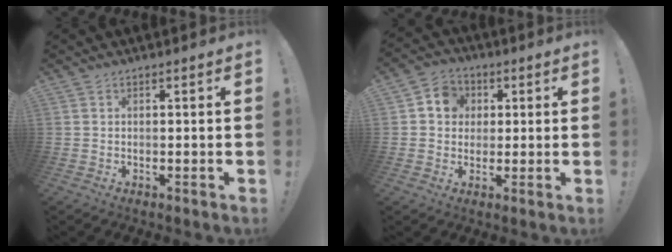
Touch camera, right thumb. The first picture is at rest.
{"total": 7.6, "force": [1.5, 6.9, 2.9], "torque": [-0.039, 0.004, 0.031]}